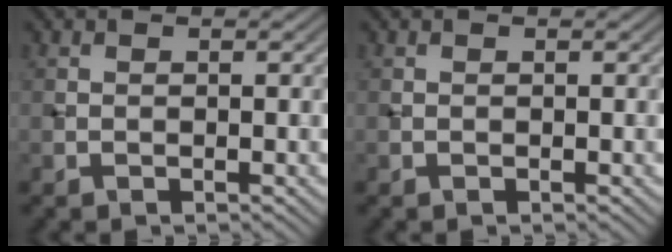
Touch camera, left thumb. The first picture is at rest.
{"total": 0.0}